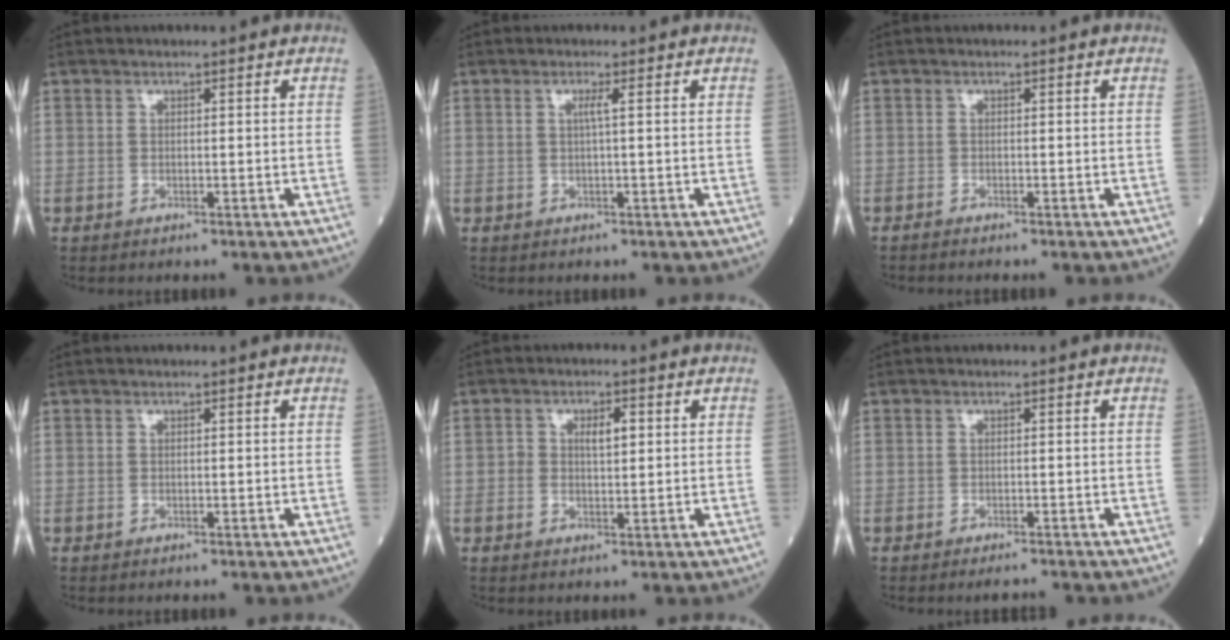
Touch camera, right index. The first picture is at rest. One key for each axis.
{"total": 1.2, "fx": 0.2, "fy": -0.4, "fz": 1.1, "tx": -0.024, "ty": 0.001, "tz": 0.002}
{"total": 0.7, "fx": -0.7, "fy": -0.1, "fz": 0.1, "tx": -0.005, "ty": -0.001, "tz": -0.016}
{"total": 0.0}
{"total": 2.8, "fx": 0.6, "fy": 1.4, "fz": 2.4, "tx": -0.041, "ty": 0.007, "tz": 0.010}
{"total": 1.8, "fx": -1.7, "fy": 0.0, "fz": 0.6, "tx": -0.006, "ty": -0.004, "tz": -0.023}